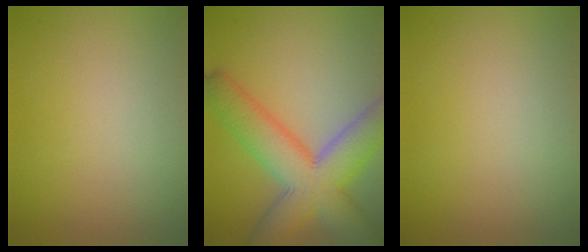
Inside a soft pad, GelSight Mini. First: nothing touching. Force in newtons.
{"total": 9.4, "press": 9.4, "slide": 0.4}
{"total": 0.0}